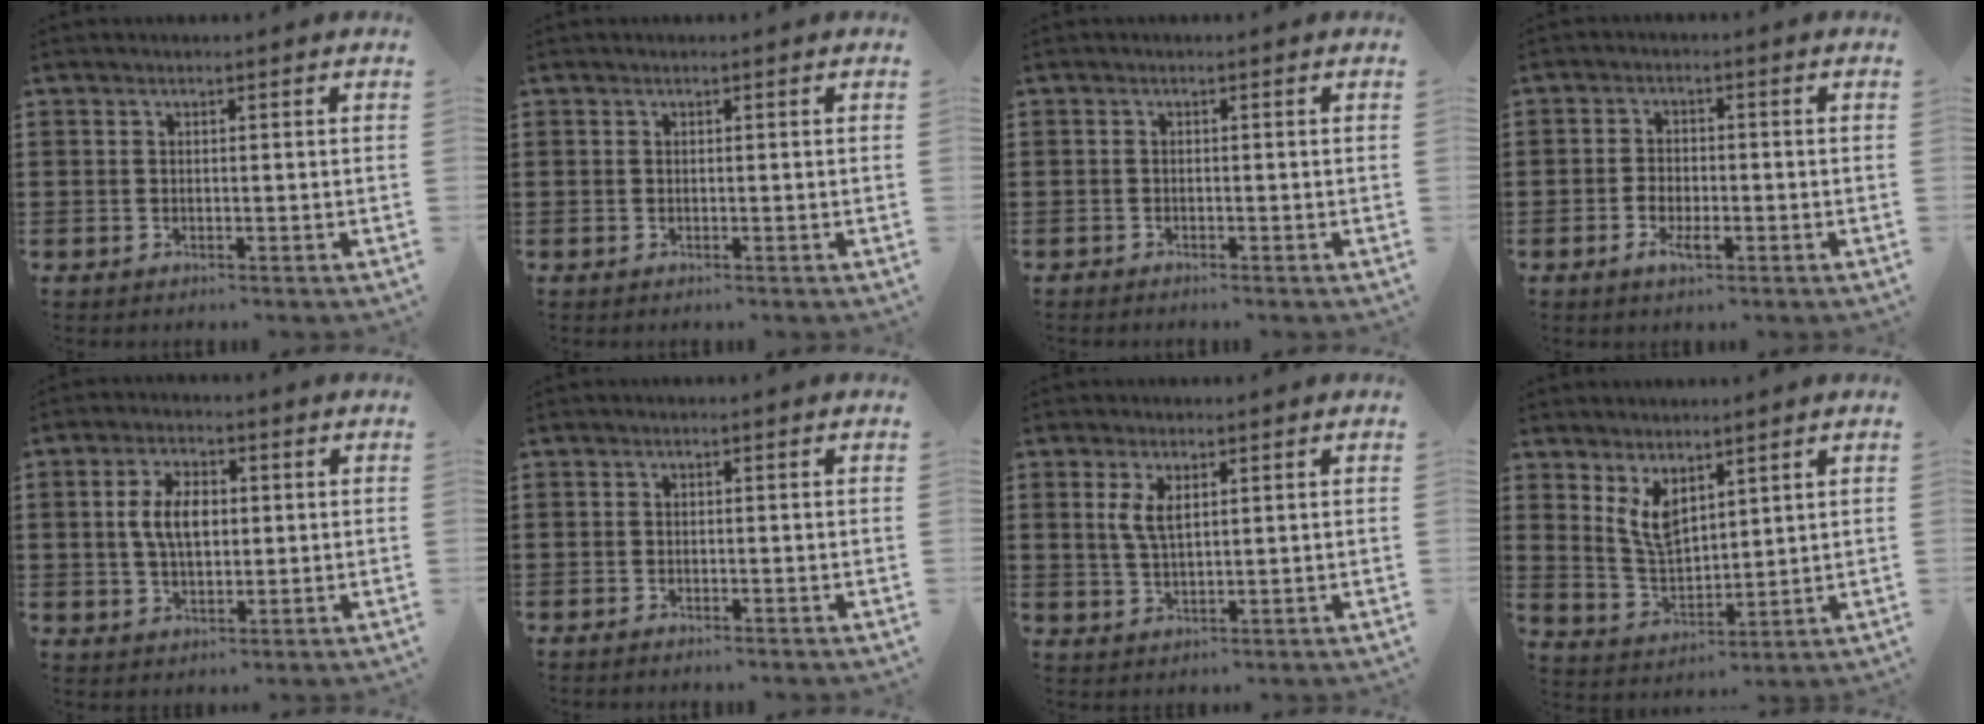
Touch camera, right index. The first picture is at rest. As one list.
[{"total": 0.0}, {"total": 0.8, "force": [-0.8, 0.2, -0.1], "torque": [-0.001, 0.002, -0.018]}, {"total": 2.8, "force": [-1.1, 1.4, 2.2], "torque": [-0.050, 0.000, -0.022]}, {"total": 6.1, "force": [0.6, 3.3, 5.1], "torque": [-0.104, 0.007, 0.004]}, {"total": 0.6, "force": [-0.6, 0.1, 0.0], "torque": [-0.002, -0.001, -0.012]}, {"total": 3.6, "force": [1.3, 1.4, 3.1], "torque": [-0.065, 0.005, 0.021]}, {"total": 5.8, "force": [3.5, 2.9, 3.7], "torque": [-0.092, -0.009, 0.063]}]